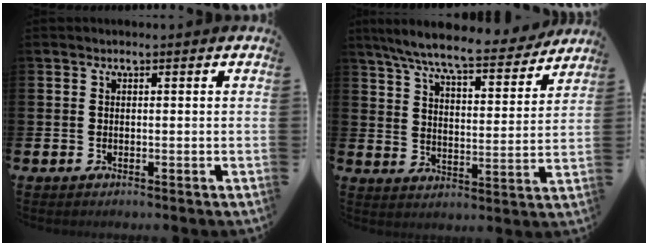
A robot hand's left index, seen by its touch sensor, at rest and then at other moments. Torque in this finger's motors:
{"motor_torque": [0.92, -1.22, 0.97, 0.21]}